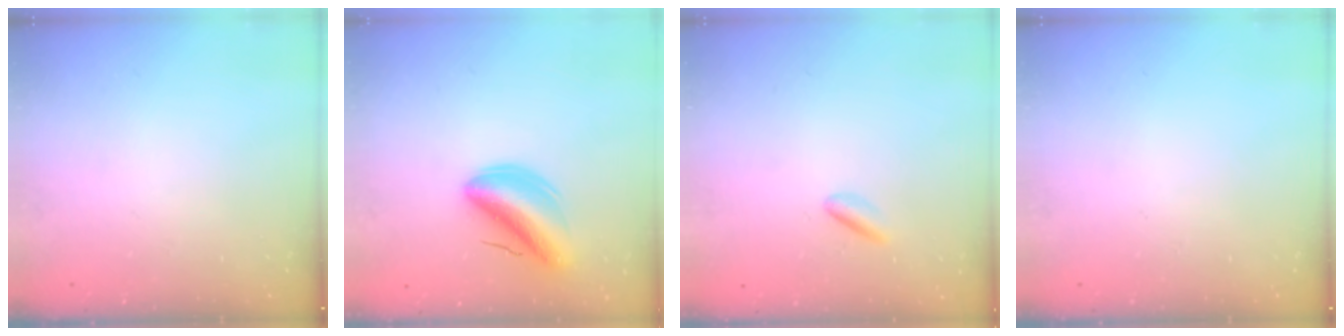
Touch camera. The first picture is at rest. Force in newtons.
{"total": 10.7, "press": 10.2, "slide": 3.1}
{"total": 2.4, "press": 2.2, "slide": 0.8}
{"total": 0.0}